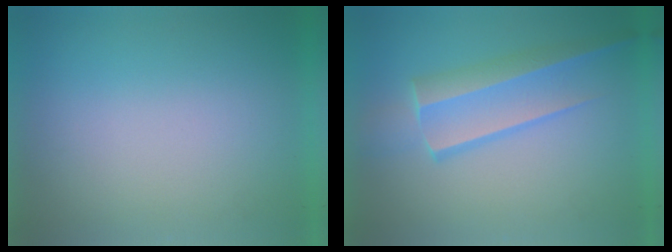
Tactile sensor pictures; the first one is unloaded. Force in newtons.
{"total": 3.2}